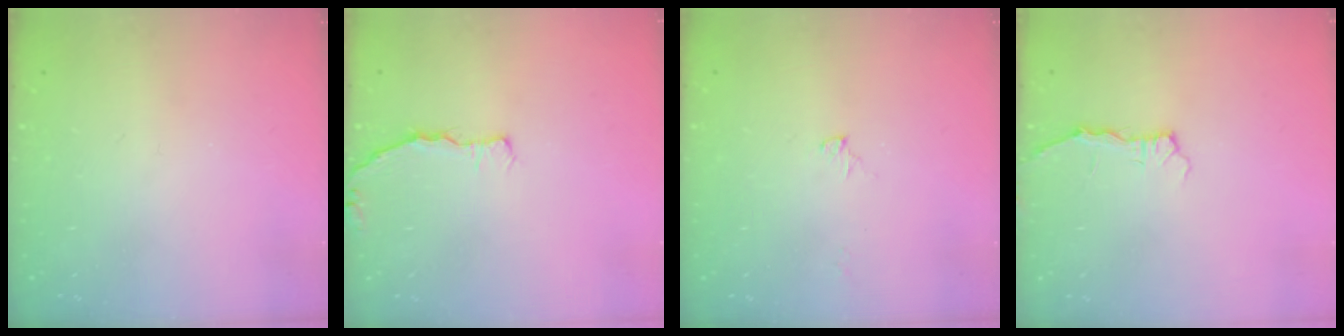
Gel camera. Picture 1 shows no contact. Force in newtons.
{"total": 2.9, "press": 2.9, "slide": 0.5}
{"total": 6.1, "press": 5.5, "slide": 2.6}
{"total": 2.8, "press": 2.8, "slide": 0.3}